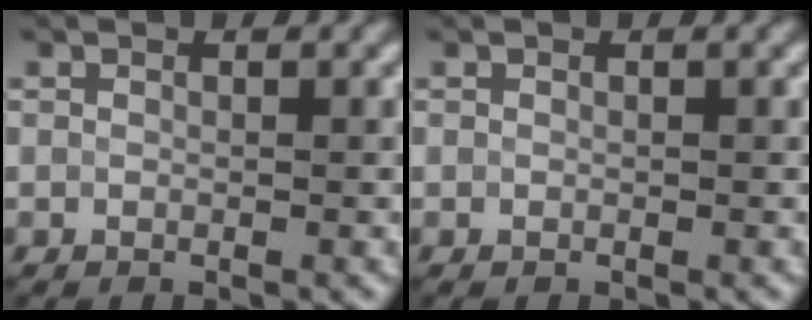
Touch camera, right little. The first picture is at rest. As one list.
[{"total": 0.0}]